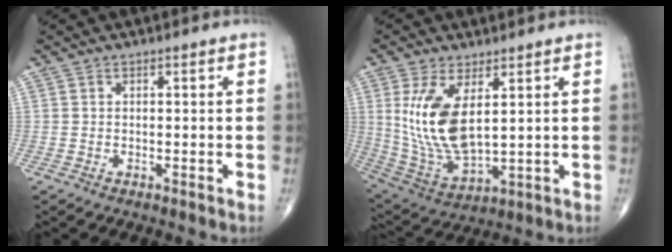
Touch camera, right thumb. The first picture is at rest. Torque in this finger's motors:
{"motor_torque": [-0.58, 1.25, 1.23, 0.38, 0.17]}